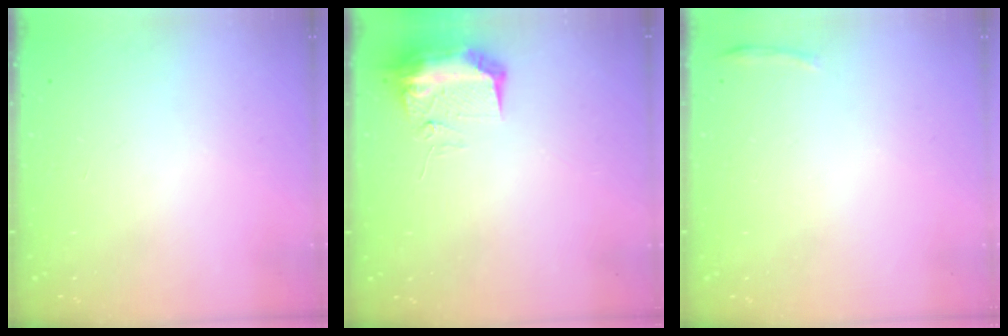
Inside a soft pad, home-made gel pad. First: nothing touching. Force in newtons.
{"total": 9.5, "press": 9.4, "slide": 1.4}
{"total": 4.0, "press": 3.7, "slide": 1.6}